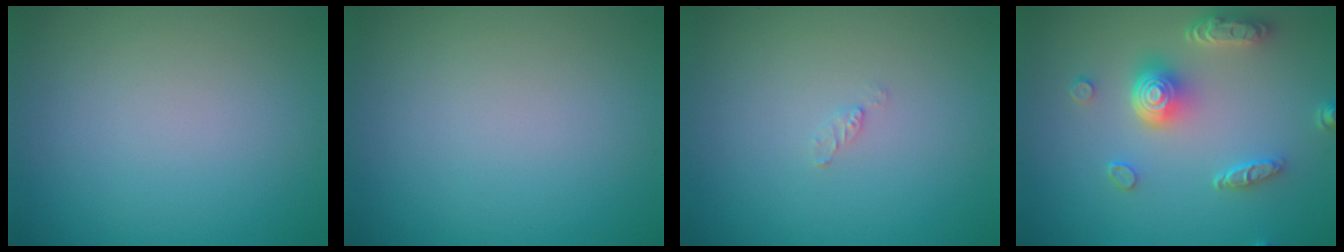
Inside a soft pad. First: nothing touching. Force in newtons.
{"total": 0.0}
{"total": 0.6, "press": 0.6, "slide": 0.1}
{"total": 5.3, "press": 4.0, "slide": 3.4}